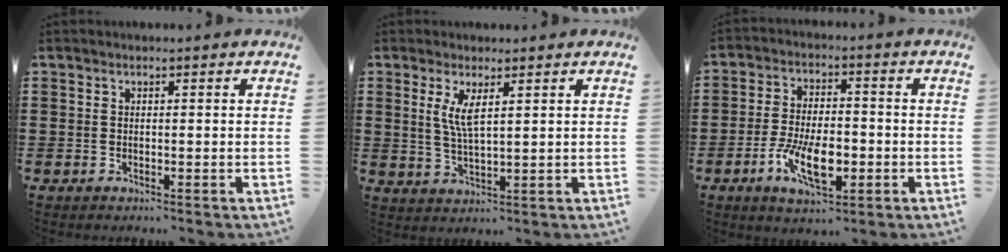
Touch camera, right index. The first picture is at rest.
{"total": 4.2, "force": [1.7, 1.0, 3.7], "torque": [-0.078, 0.003, 0.028]}
{"total": 9.2, "force": [-3.3, 4.0, 7.6], "torque": [-0.157, -0.005, -0.057]}